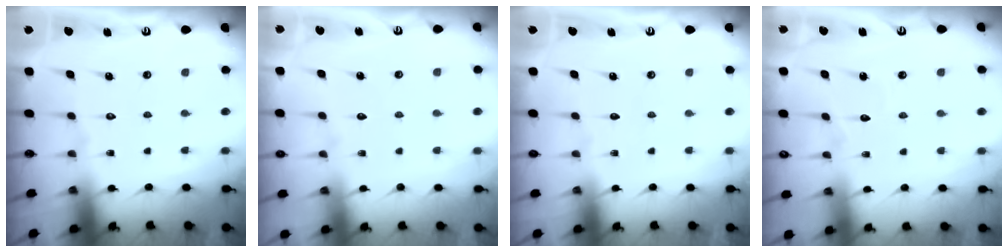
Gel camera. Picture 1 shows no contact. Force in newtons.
{"total": 2.0, "press": 2.0, "slide": 0.3}
{"total": 0.0}
{"total": 2.7, "press": 2.7, "slide": 0.3}